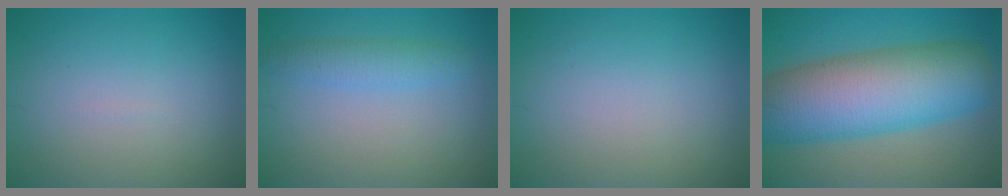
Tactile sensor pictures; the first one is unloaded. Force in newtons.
{"total": 2.3, "press": 2.3, "slide": 0.2}
{"total": 0.0}
{"total": 12.6, "press": 12.6, "slide": 0.4}